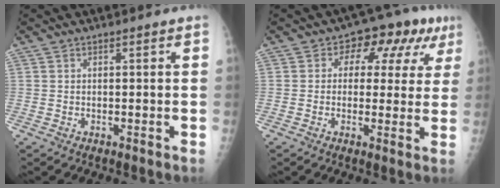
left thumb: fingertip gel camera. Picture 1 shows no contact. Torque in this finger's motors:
{"motor_torque": [-0.12, 0.32, -0.10, -0.08, 0.06]}